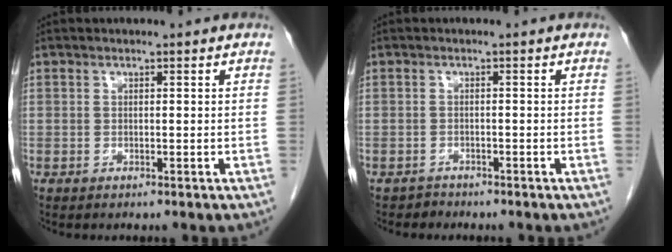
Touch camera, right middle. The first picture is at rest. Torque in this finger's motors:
{"motor_torque": [-0.49, -0.17, -0.13, -0.02]}